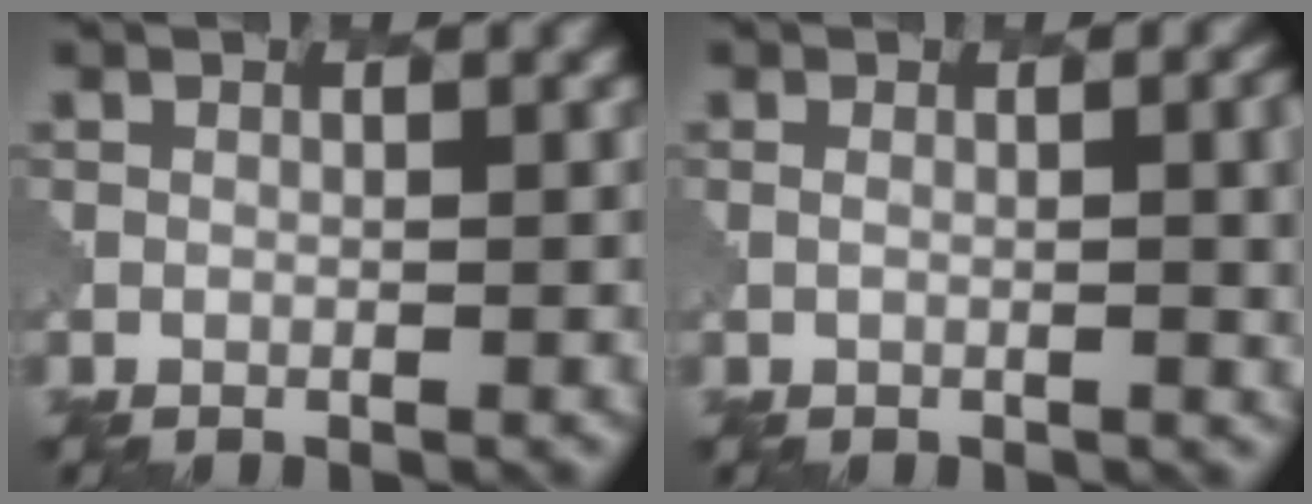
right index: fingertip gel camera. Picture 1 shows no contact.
{"total": 3.6, "force": [0.9, 1.0, 3.3], "torque": [-0.020, 0.015, -0.006]}